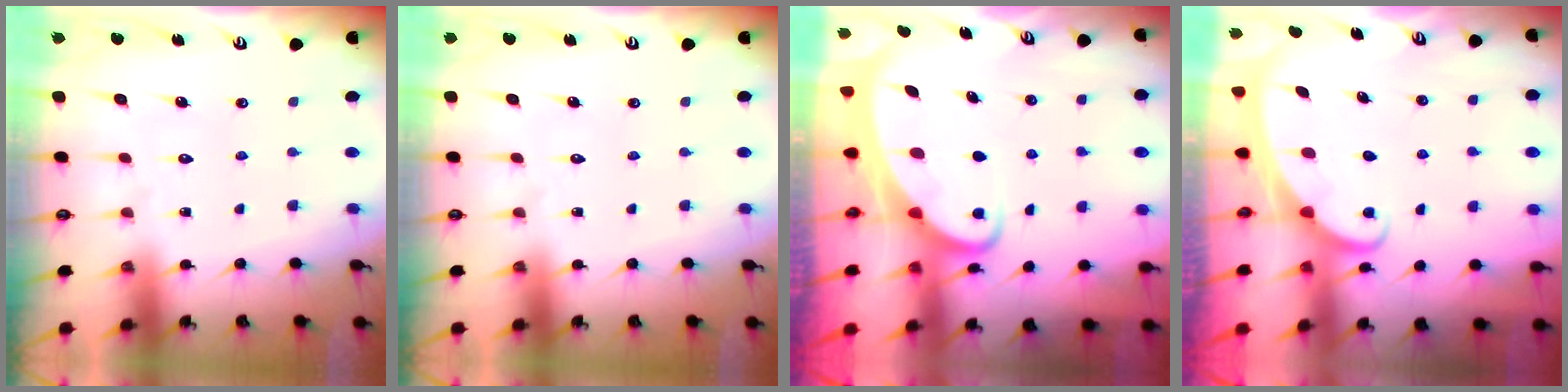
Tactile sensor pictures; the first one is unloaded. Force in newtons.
{"total": 0.0}
{"total": 3.6, "press": 3.6, "slide": 0.4}
{"total": 1.9, "press": 1.9, "slide": 0.1}